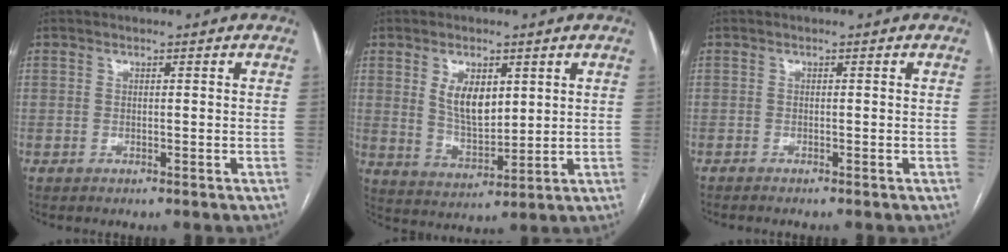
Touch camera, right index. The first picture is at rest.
{"total": 7.2, "force": [2.6, 3.6, 5.6], "torque": [-0.104, 0.000, 0.059]}
{"total": 1.1, "force": [-1.0, -0.2, 0.5], "torque": [-0.008, -0.002, -0.013]}